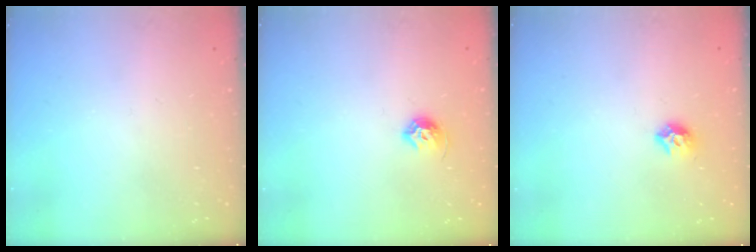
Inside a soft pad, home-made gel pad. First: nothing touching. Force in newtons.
{"total": 6.9, "press": 6.8, "slide": 1.1}
{"total": 7.9, "press": 7.8, "slide": 1.0}